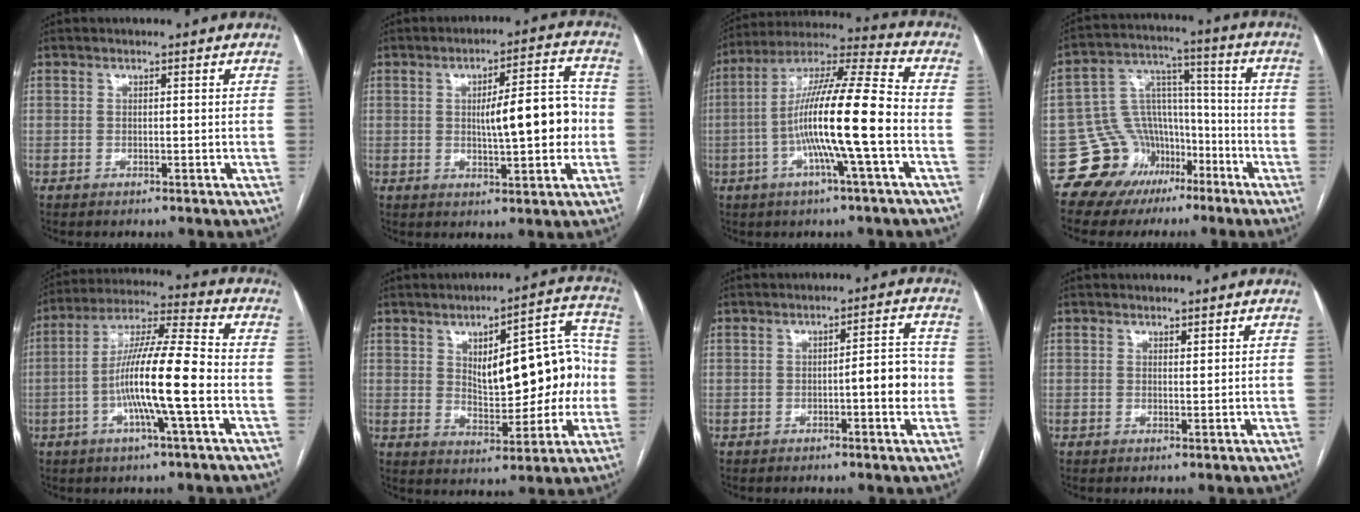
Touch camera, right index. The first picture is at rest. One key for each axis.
{"total": 10.6, "fx": -0.2, "fy": 2.4, "fz": 10.3, "tx": -0.144, "ty": 0.023, "tz": 0.001}
{"total": 16.6, "fx": -3.4, "fy": 0.1, "fz": 16.2, "tx": -0.289, "ty": 0.007, "tz": -0.070}
{"total": 12.4, "fx": -6.4, "fy": 10.4, "fz": 2.2, "tx": -0.030, "ty": 0.087, "tz": -0.092}
{"total": 14.0, "fx": -3.2, "fy": 0.3, "fz": 13.6, "tx": -0.252, "ty": 0.005, "tz": -0.066}
{"total": 15.1, "fx": 1.0, "fy": 6.0, "fz": 13.8, "tx": -0.179, "ty": 0.036, "tz": 0.029}
{"total": 5.2, "fx": -1.0, "fy": 1.0, "fz": 5.0, "tx": -0.062, "ty": 0.012, "tz": -0.014}
{"total": 0.6, "fx": 0.5, "fy": 0.2, "fz": 0.3, "tx": -0.005, "ty": -0.004, "tz": 0.008}